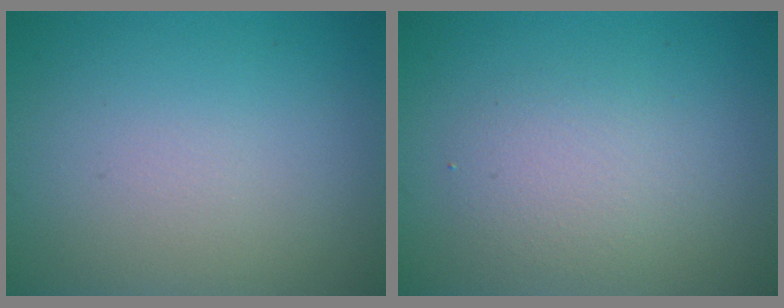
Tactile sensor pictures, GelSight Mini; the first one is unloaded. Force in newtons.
{"total": 2.4, "press": 2.4, "slide": 0.2}